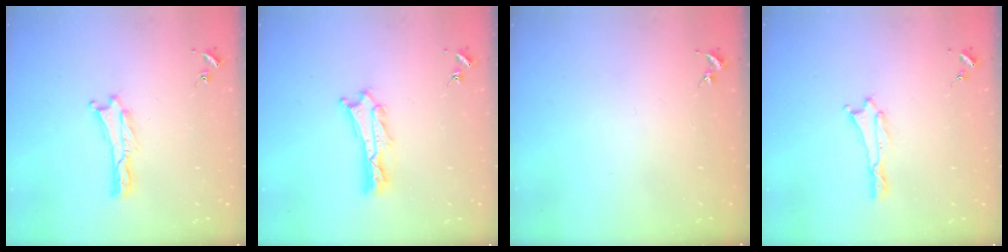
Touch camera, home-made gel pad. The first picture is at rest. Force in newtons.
{"total": 2.4, "press": 2.4, "slide": 0.3}
{"total": 0.0}
{"total": 0.0}